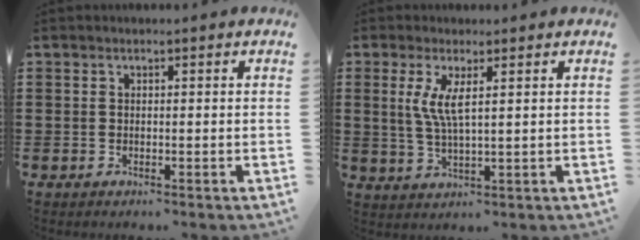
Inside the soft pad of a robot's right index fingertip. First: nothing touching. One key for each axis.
{"total": 4.8, "fx": 1.4, "fy": 0.9, "fz": 4.5, "tx": -0.101, "ty": -0.005, "tz": 0.021}